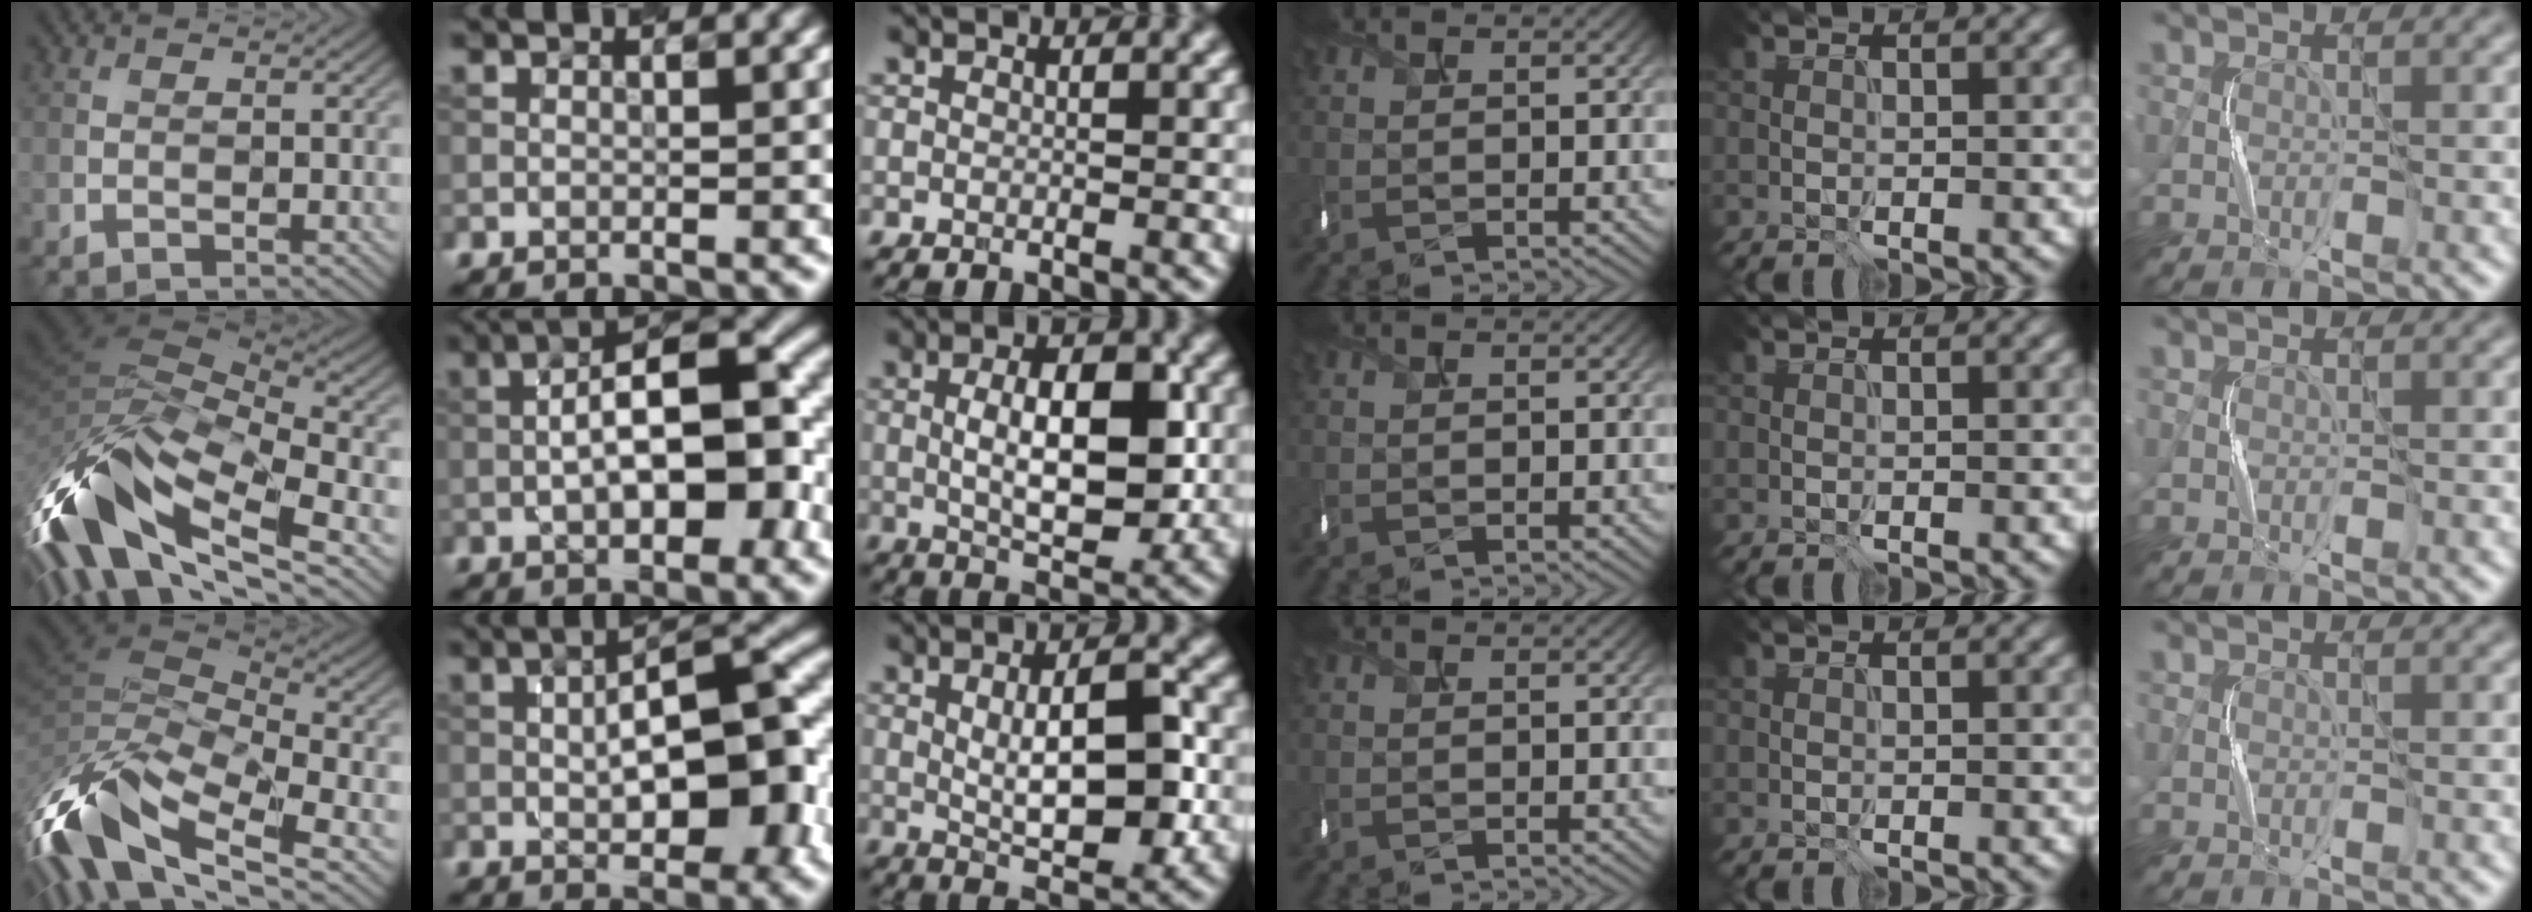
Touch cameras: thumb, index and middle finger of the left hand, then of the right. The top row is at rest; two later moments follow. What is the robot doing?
{"motion": "shake", "object": "box of matches"}